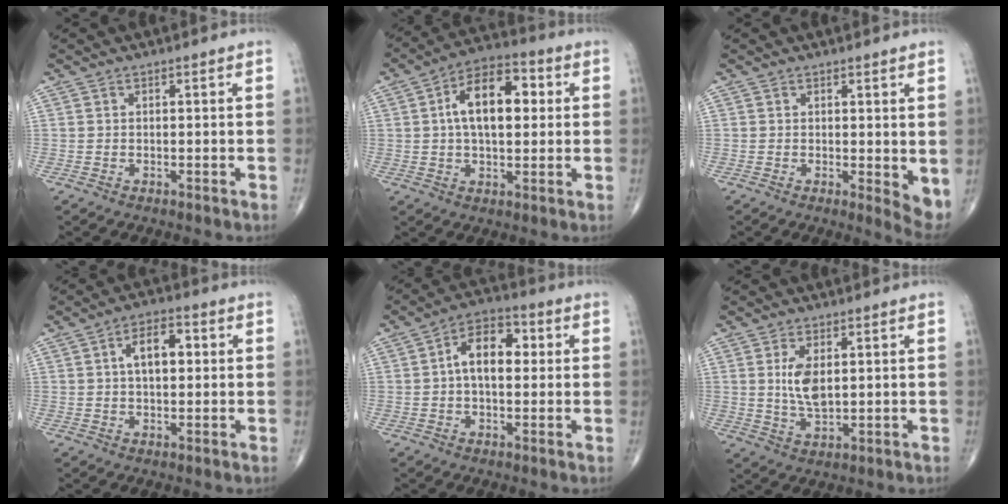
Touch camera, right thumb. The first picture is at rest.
{"total": 13.3, "force": [2.3, 7.2, 11.0], "torque": [-0.164, 0.019, 0.031]}
{"total": 4.3, "force": [0.7, 1.6, 3.9], "torque": [-0.049, -0.015, 0.011]}
{"total": 7.2, "force": [1.3, 3.8, 5.9], "torque": [-0.087, 0.014, 0.018]}
{"total": 9.5, "force": [1.0, 5.6, 7.6], "torque": [-0.110, 0.027, 0.008]}
{"total": 6.4, "force": [1.3, 3.2, 5.4], "torque": [-0.099, -0.011, 0.032]}